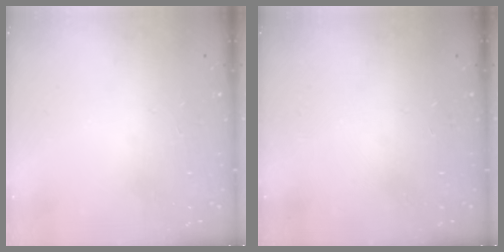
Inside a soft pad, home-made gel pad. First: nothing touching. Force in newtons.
{"total": 0.0}